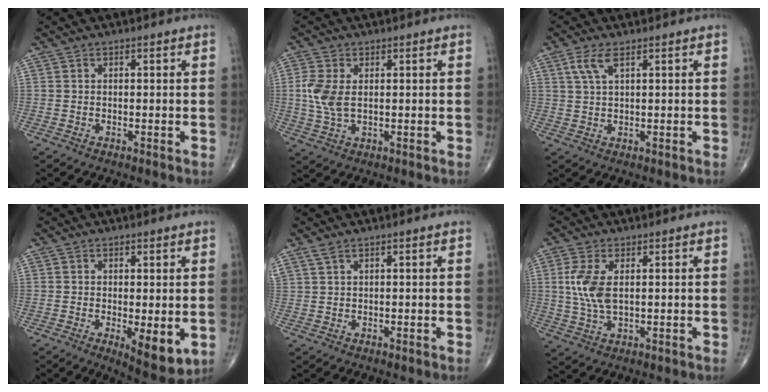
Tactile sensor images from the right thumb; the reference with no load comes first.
{"total": 6.1, "force": [0.6, 3.5, 4.9], "torque": [-0.120, 0.001, 0.015]}
{"total": 3.8, "force": [1.9, 1.3, 3.1], "torque": [-0.073, 0.005, 0.045]}
{"total": 7.2, "force": [-1.5, 2.6, 6.6], "torque": [-0.089, -0.022, -0.015]}
{"total": 1.5, "force": [1.1, 0.2, 0.9], "torque": [-0.027, 0.010, 0.031]}
{"total": 7.2, "force": [1.2, 3.5, 6.2], "torque": [-0.142, -0.003, 0.028]}